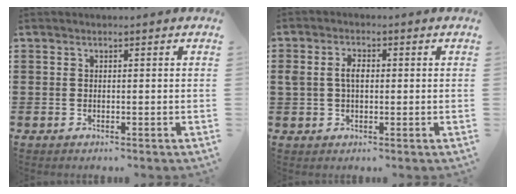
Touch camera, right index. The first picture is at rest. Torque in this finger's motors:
{"motor_torque": [0.22, -0.12, 0.11, 0.09]}